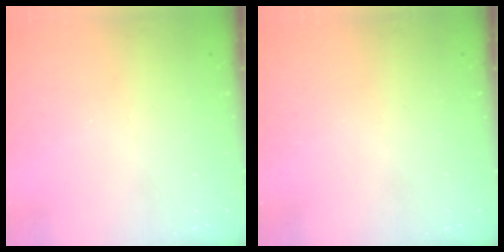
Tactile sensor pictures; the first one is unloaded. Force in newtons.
{"total": 0.0}